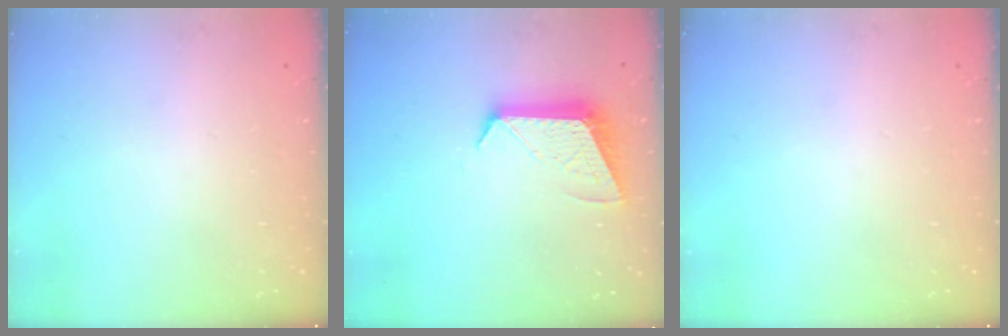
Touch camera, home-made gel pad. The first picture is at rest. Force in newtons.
{"total": 10.1, "press": 10.1, "slide": 0.7}
{"total": 0.0}